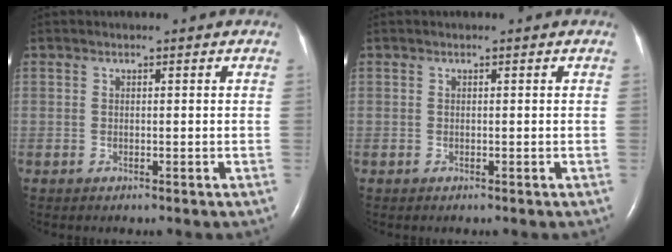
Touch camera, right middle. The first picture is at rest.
{"total": 0.0}